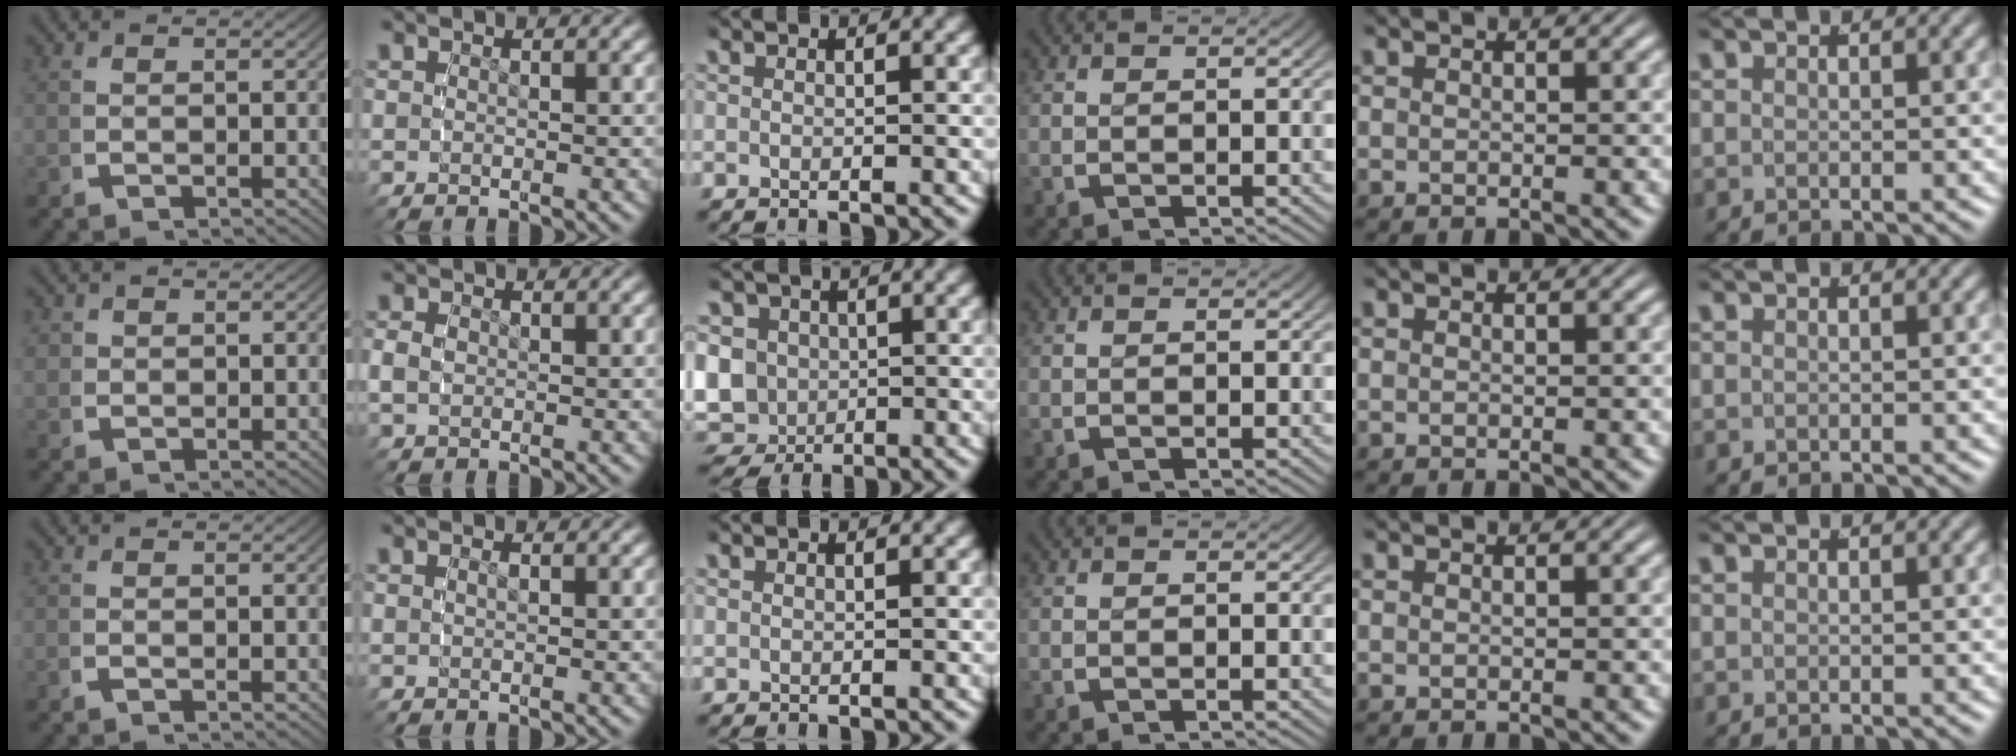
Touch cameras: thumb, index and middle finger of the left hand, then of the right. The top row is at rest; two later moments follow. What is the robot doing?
{"motion": "grasp_and_lifting", "object": "small bumper sticker"}